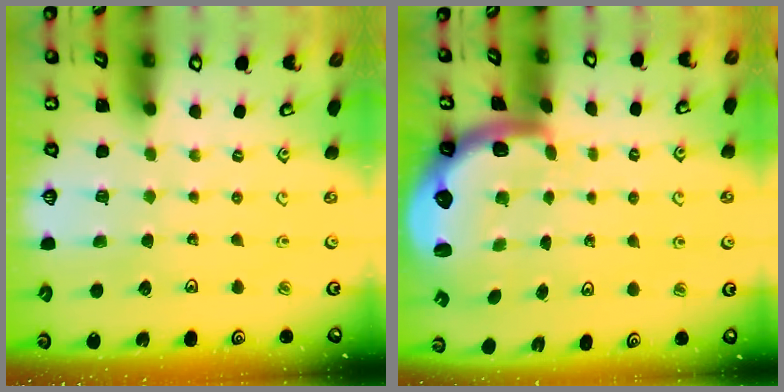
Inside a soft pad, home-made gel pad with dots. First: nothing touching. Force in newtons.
{"total": 2.9, "press": 2.6, "slide": 1.4}